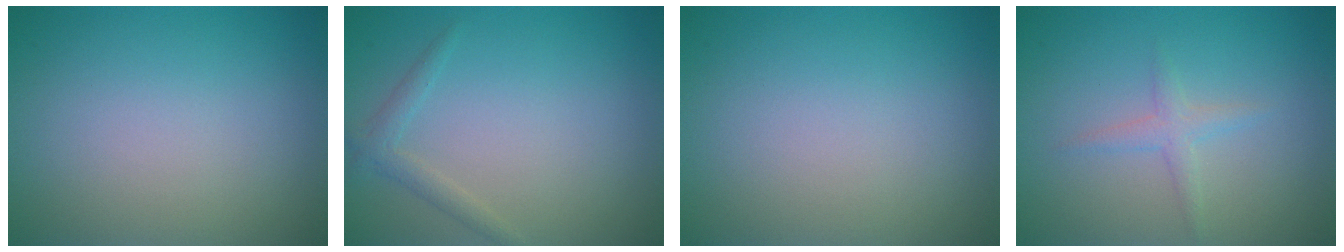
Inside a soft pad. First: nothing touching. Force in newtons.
{"total": 1.4, "press": 1.4, "slide": 0.1}
{"total": 0.0}
{"total": 1.4, "press": 1.4, "slide": 0.0}